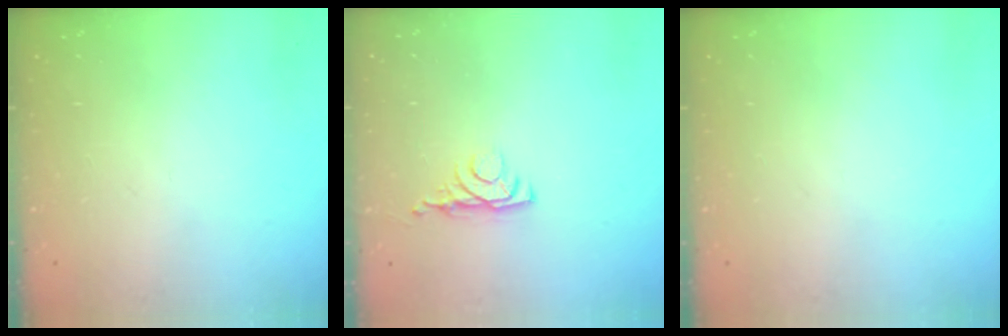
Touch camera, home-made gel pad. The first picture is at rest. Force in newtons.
{"total": 4.0, "press": 3.9, "slide": 0.6}
{"total": 0.0}